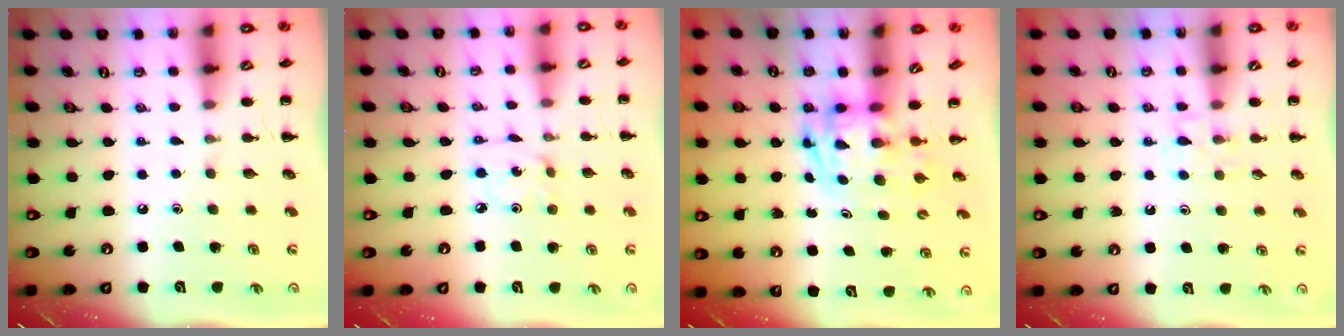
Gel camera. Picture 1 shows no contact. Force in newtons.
{"total": 2.5, "press": 2.5, "slide": 0.5}
{"total": 2.8, "press": 2.7, "slide": 0.5}
{"total": 5.6, "press": 5.4, "slide": 1.7}